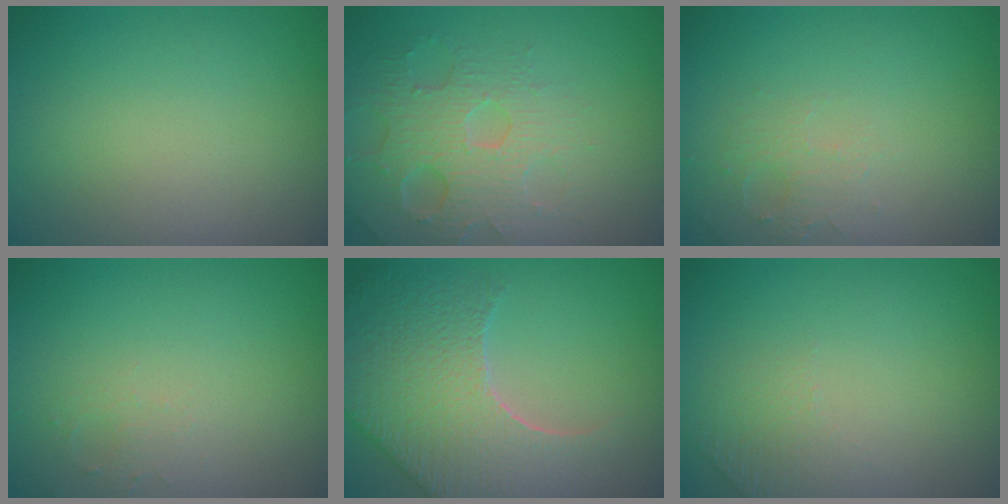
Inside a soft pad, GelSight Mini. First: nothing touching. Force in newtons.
{"total": 4.5, "press": 3.8, "slide": 2.3}
{"total": 1.8, "press": 1.7, "slide": 0.4}
{"total": 1.2, "press": 1.2, "slide": 0.3}
{"total": 8.5, "press": 6.3, "slide": 5.8}
{"total": 1.2, "press": 0.7, "slide": 0.9}